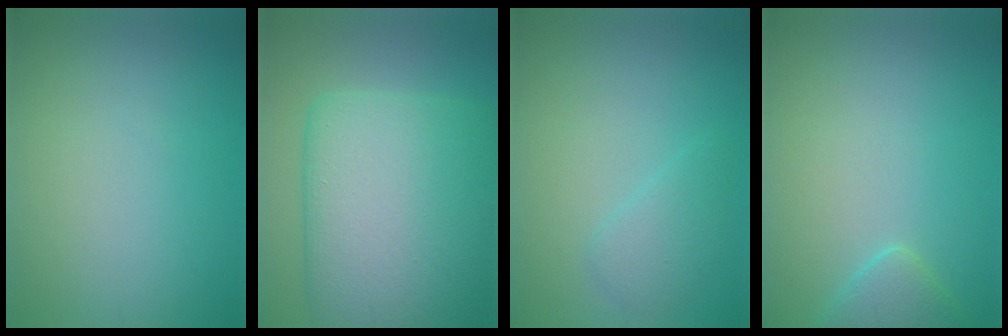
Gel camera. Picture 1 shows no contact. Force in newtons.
{"total": 13.8, "press": 13.8, "slide": 0.9}
{"total": 1.8, "press": 1.8, "slide": 0.1}
{"total": 2.5, "press": 2.4, "slide": 0.2}